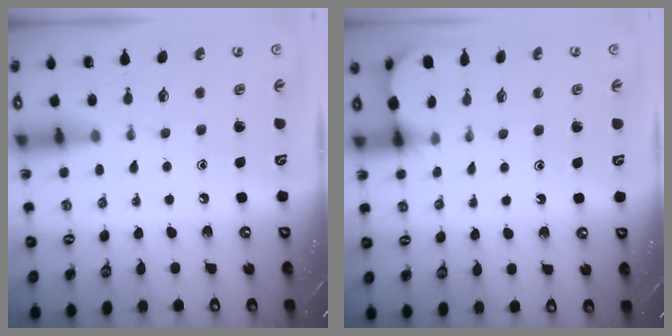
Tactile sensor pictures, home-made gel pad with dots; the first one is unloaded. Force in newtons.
{"total": 1.3, "press": 1.3, "slide": 0.1}